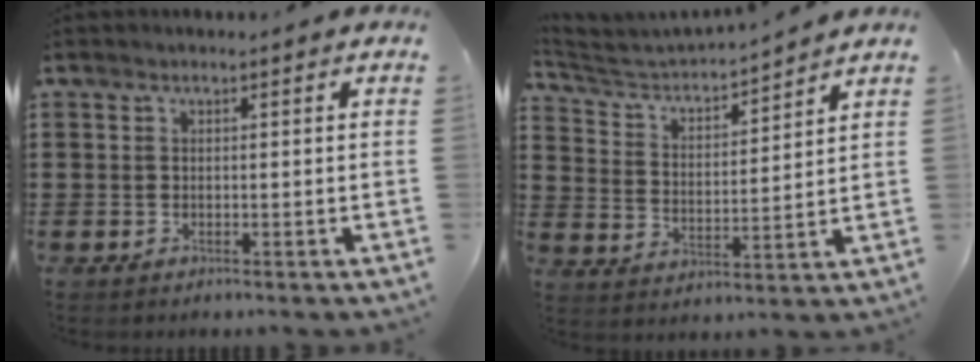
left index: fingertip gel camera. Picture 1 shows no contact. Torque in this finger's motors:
{"motor_torque": [0.07, 0.16, 0.05, 0.02]}